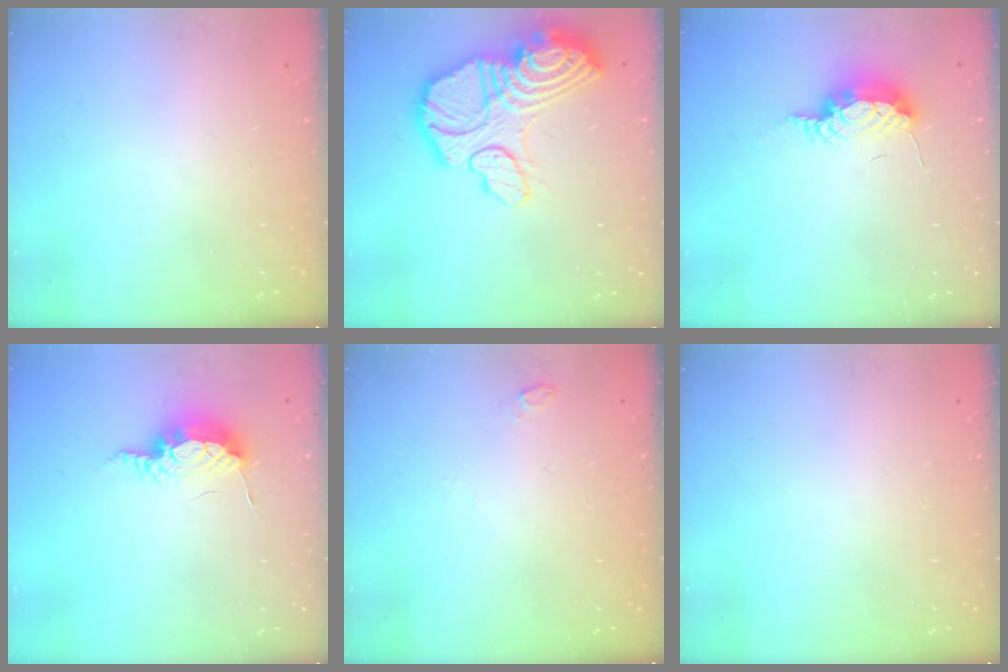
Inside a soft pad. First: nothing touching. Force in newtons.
{"total": 27.3, "press": 27.1, "slide": 2.8}
{"total": 10.6, "press": 8.7, "slide": 6.2}
{"total": 8.3, "press": 8.3, "slide": 0.3}
{"total": 4.7, "press": 2.7, "slide": 3.9}
{"total": 0.0}